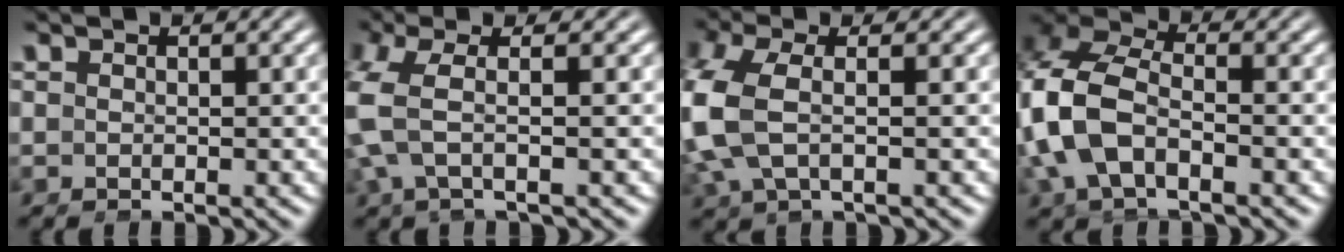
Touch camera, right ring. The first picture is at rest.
{"total": 4.7, "force": [0.3, 2.8, 3.8], "torque": [-0.096, 0.014, -0.009]}
{"total": 5.5, "force": [-0.3, 3.8, 4.0], "torque": [-0.125, -0.009, -0.003]}
{"total": 8.6, "force": [0.0, 7.0, 5.0], "torque": [-0.152, -0.008, -0.015]}